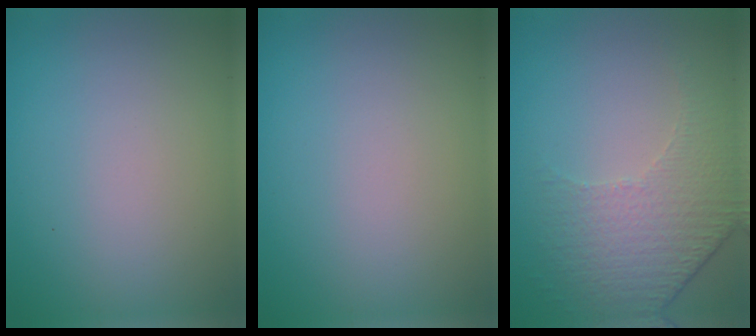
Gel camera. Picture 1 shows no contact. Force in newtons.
{"total": 0.0}
{"total": 4.7, "press": 3.2, "slide": 3.4}